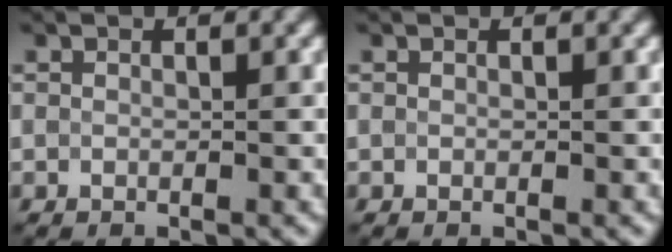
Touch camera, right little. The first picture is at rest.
{"total": 0.0}